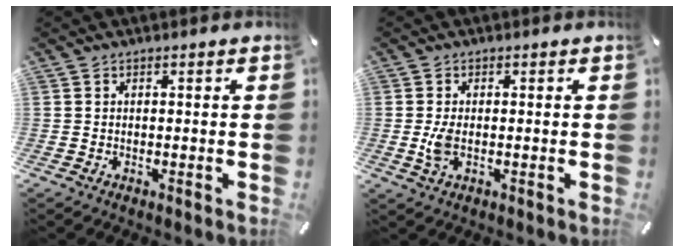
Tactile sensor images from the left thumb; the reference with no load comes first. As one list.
[{"total": 4.1, "force": [-0.2, 2.0, 3.5], "torque": [-0.077, -0.008, -0.010]}]